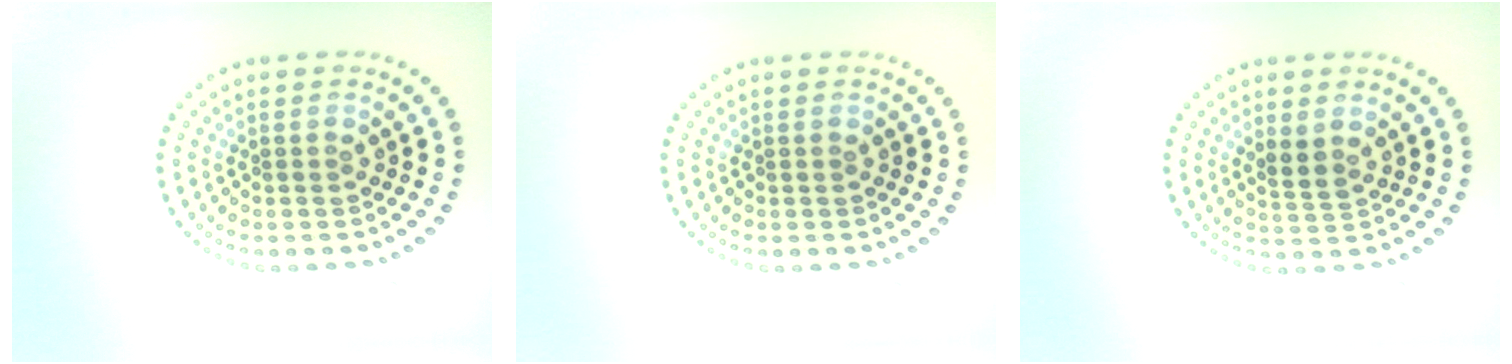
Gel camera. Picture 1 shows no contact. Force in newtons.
{"total": 0.0}
{"total": 1.9, "press": 1.5, "slide": 1.2}